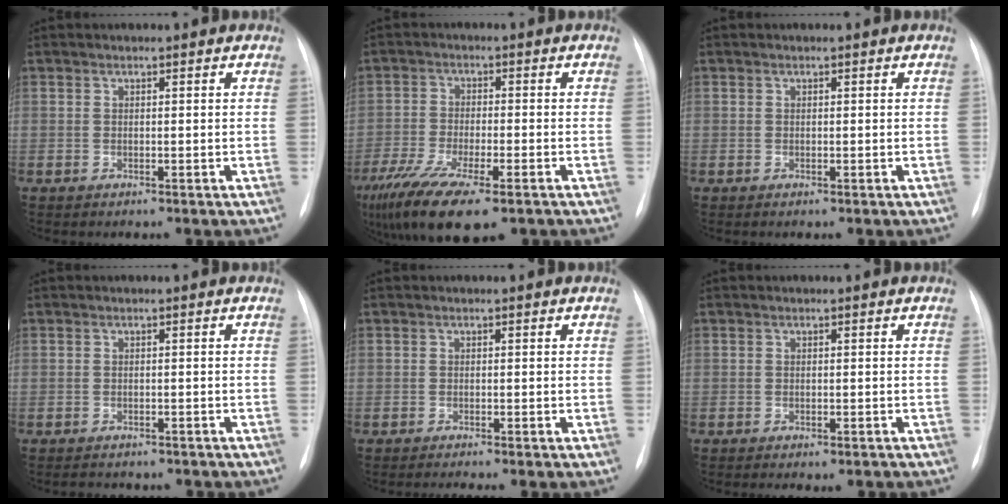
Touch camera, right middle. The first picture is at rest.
{"total": 15.0, "force": [-10.0, 3.8, 10.5], "torque": [-0.215, -0.036, -0.167]}
{"total": 0.0}
{"total": 5.3, "force": [-4.6, 2.0, 1.8], "torque": [-0.026, 0.004, -0.051]}
{"total": 2.4, "force": [-1.9, -0.3, 1.4], "torque": [-0.013, -0.001, -0.027]}
{"total": 2.1, "force": [-1.6, 0.7, 1.1], "torque": [-0.011, -0.002, -0.016]}